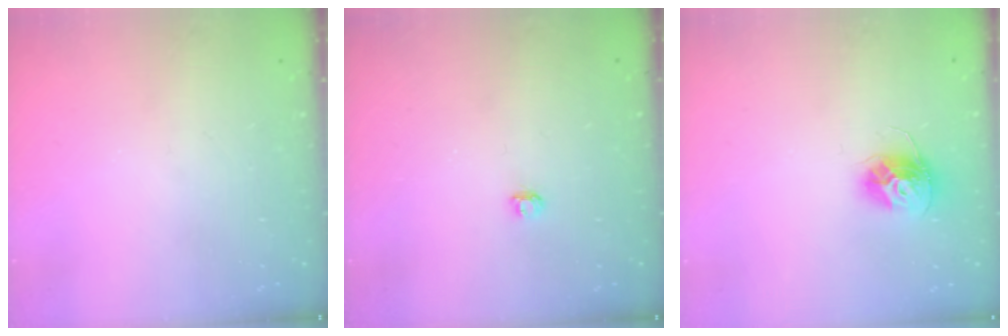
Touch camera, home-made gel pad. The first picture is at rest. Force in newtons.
{"total": 2.9, "press": 2.9, "slide": 0.3}
{"total": 11.4, "press": 11.3, "slide": 0.8}